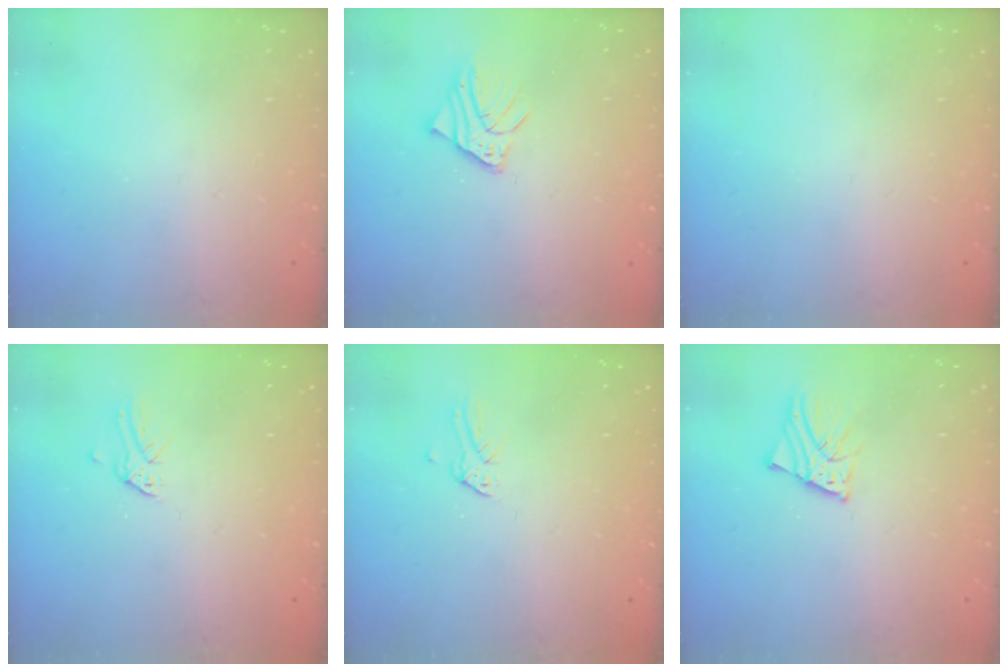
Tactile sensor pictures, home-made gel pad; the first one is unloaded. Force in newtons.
{"total": 4.2, "press": 4.1, "slide": 0.5}
{"total": 0.0}
{"total": 0.0}
{"total": 0.0}
{"total": 2.9, "press": 2.9, "slide": 0.2}